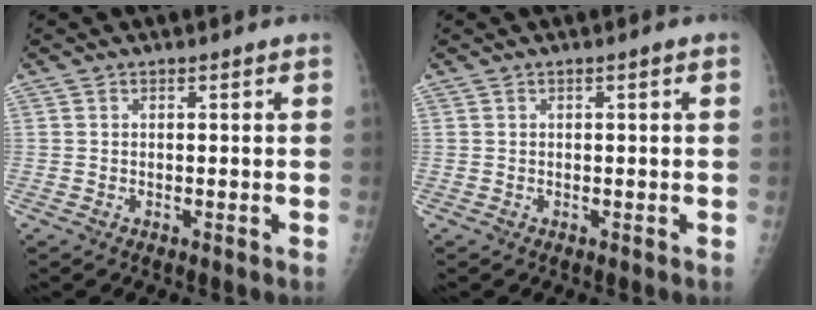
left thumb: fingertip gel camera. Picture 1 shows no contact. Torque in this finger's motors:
{"motor_torque": [-0.15, -0.04, -0.16, -0.05, 0.00]}